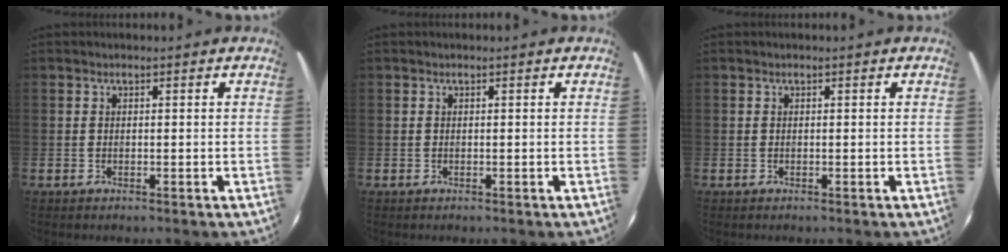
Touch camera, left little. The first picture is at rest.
{"total": 0.0}
{"total": 0.0}